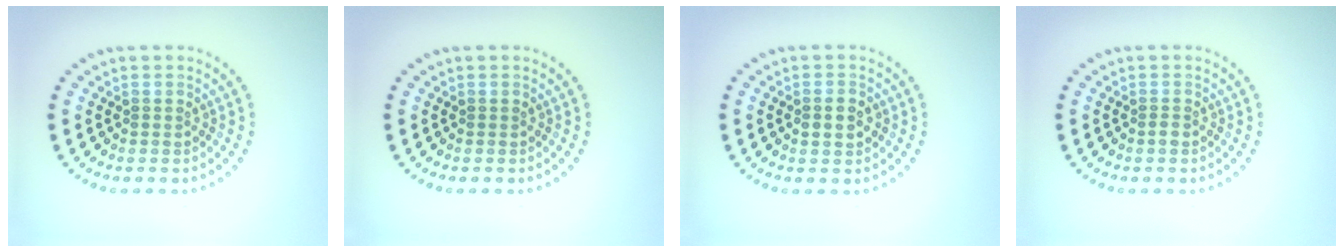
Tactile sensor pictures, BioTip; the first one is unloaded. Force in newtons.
{"total": 0.0}
{"total": 2.3, "press": 2.3, "slide": 0.1}
{"total": 0.6, "press": 0.4, "slide": 0.5}